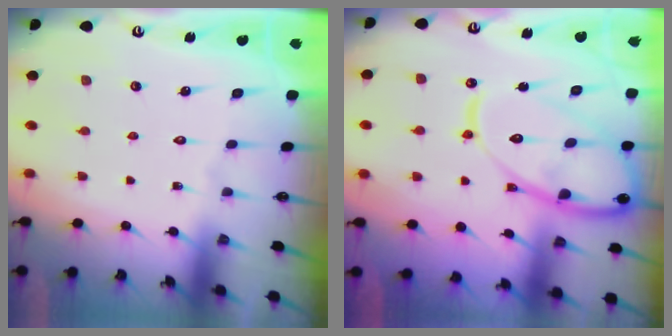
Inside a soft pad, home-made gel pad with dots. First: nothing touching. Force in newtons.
{"total": 19.1, "press": 19.0, "slide": 1.9}